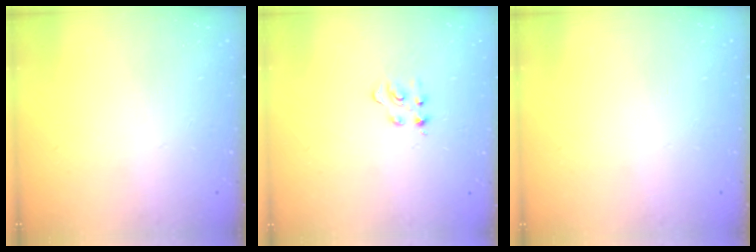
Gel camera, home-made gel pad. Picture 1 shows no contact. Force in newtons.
{"total": 4.5, "press": 4.5, "slide": 0.6}
{"total": 0.0}